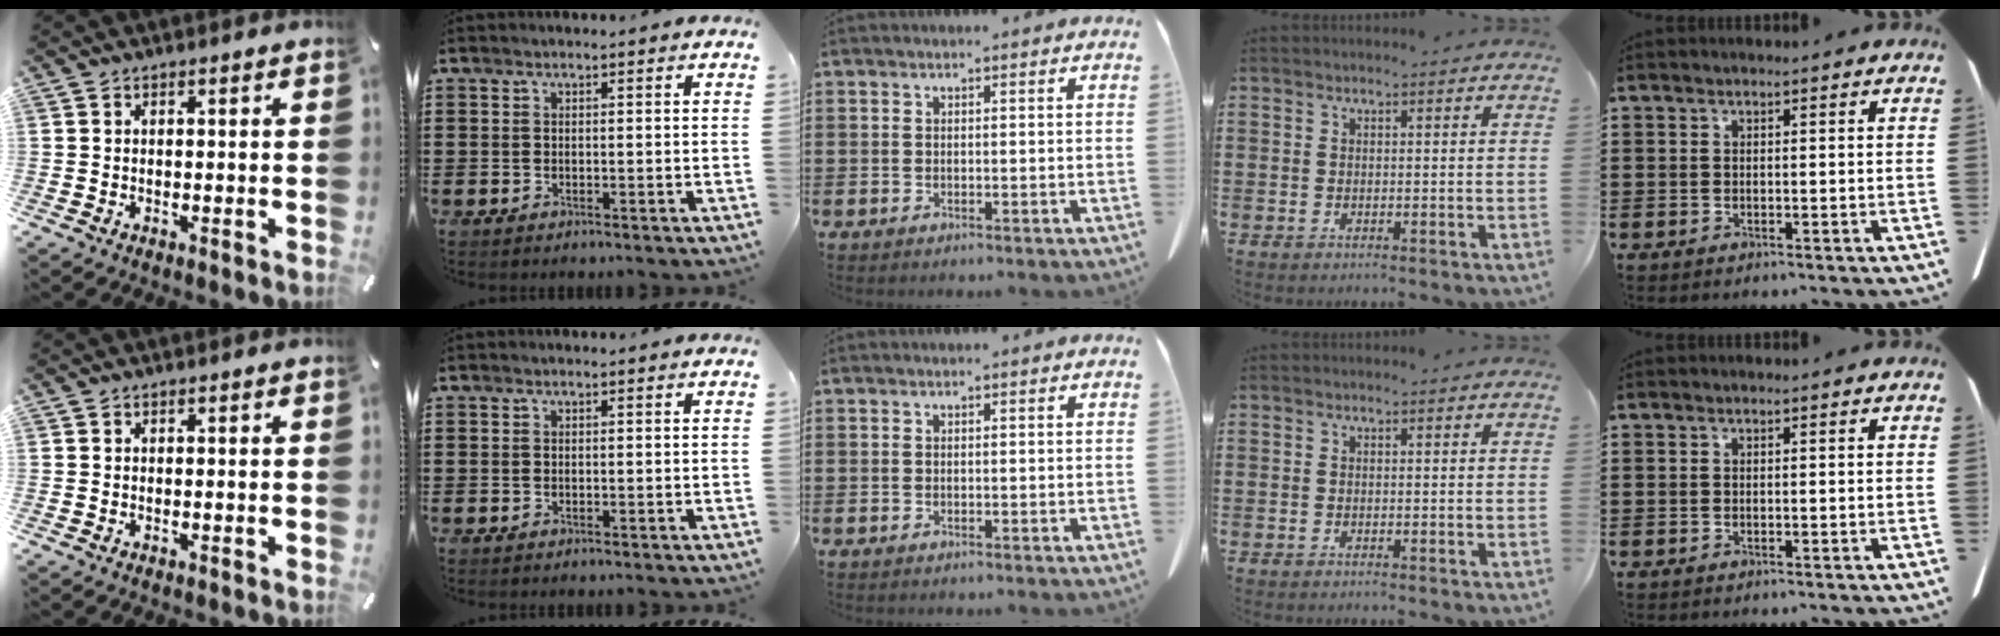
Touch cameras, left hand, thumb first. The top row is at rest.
{"ring": {"total": 0.5, "force": [-0.5, -0.1, 0.2], "torque": [-0.005, -0.002, -0.009]}}